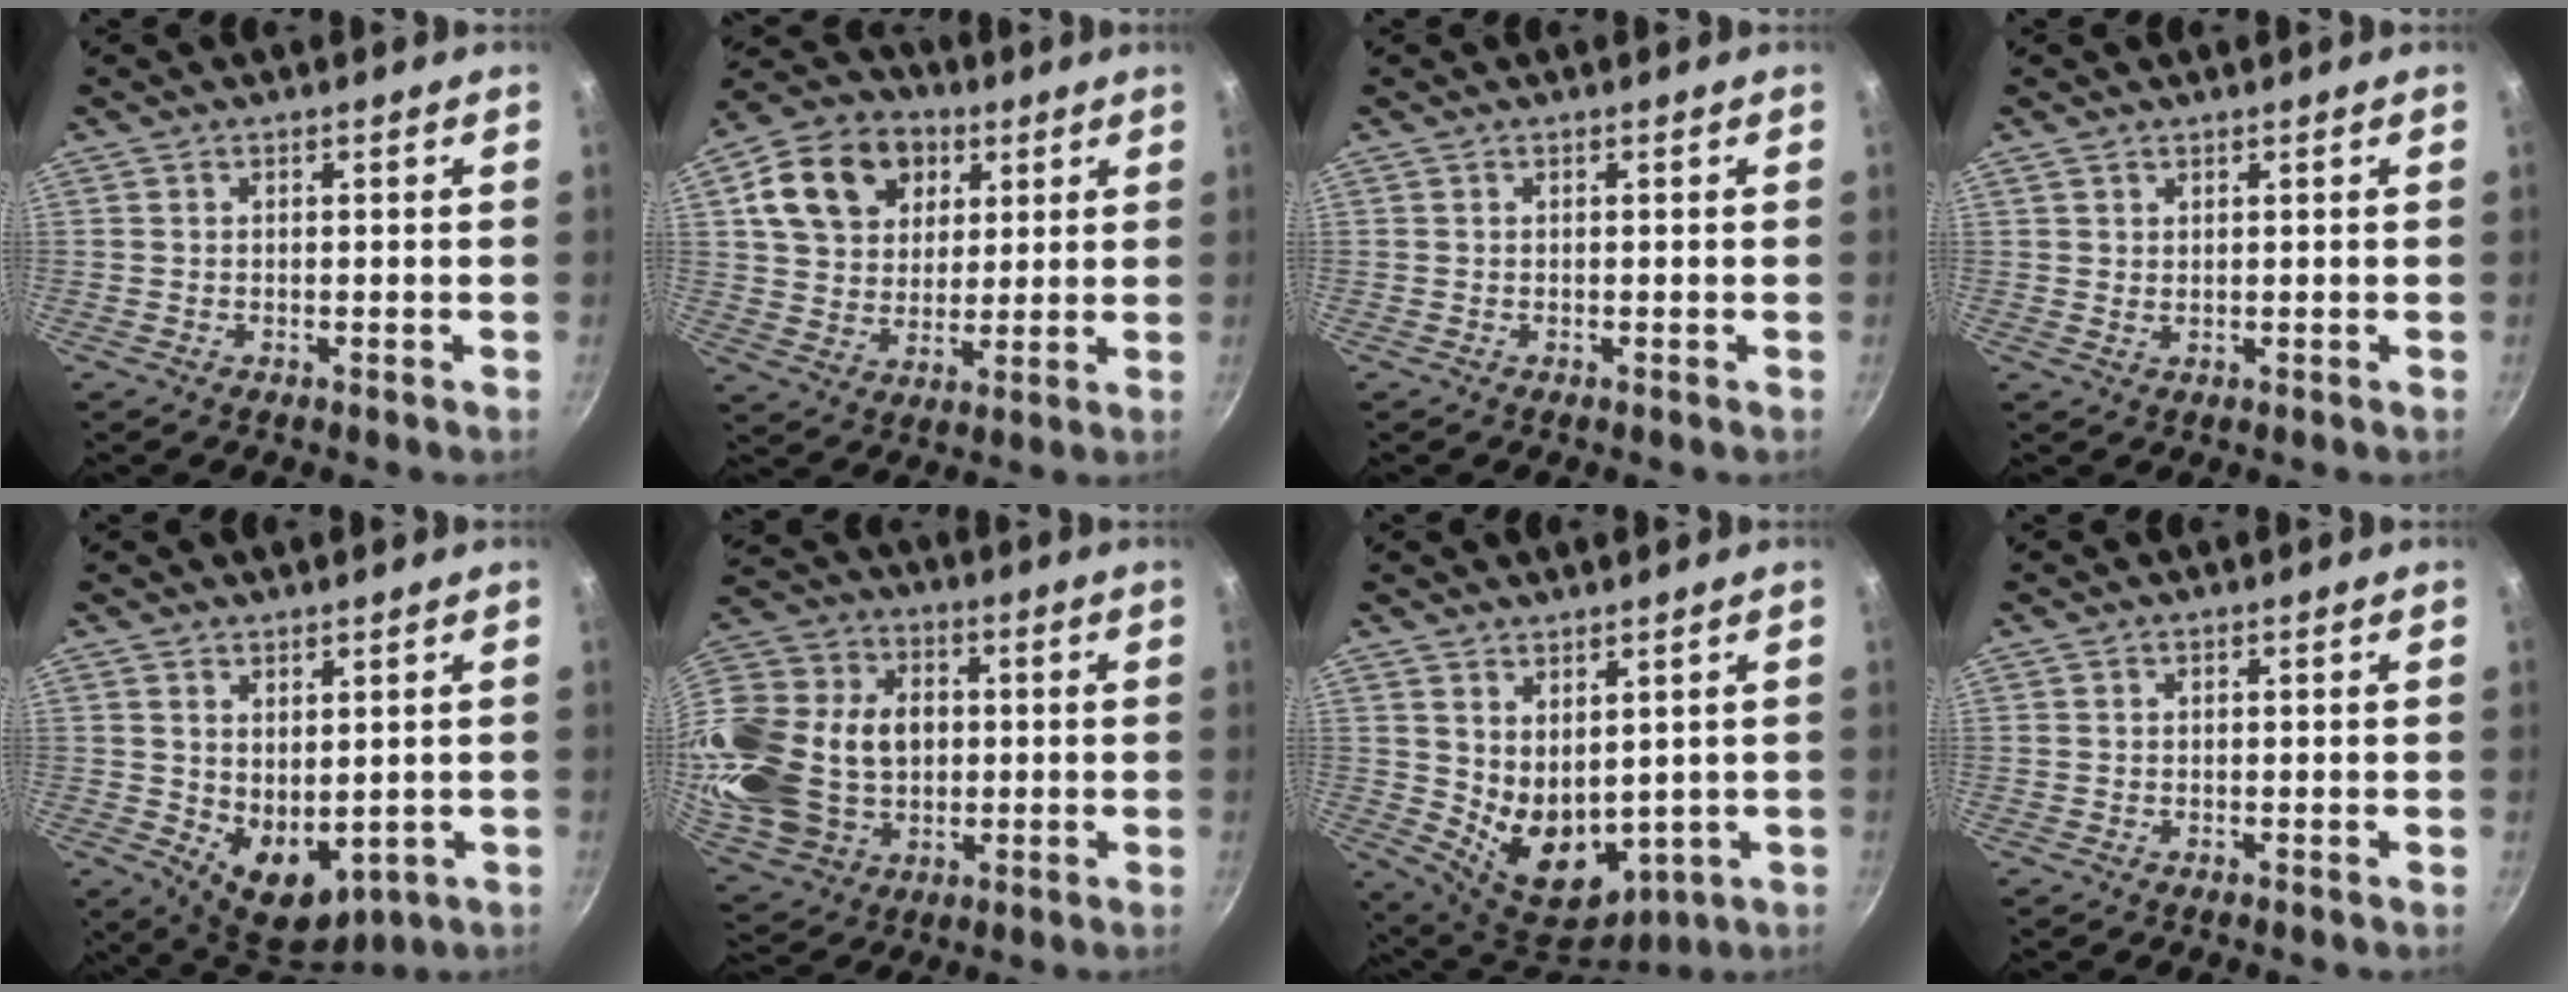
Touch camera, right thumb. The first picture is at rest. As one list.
[{"total": 15.9, "force": [5.9, 12.2, 8.4], "torque": [-0.125, 0.001, 0.095]}, {"total": 0.0}, {"total": 1.1, "force": [0.8, 0.5, 0.5], "torque": [-0.003, -0.011, 0.011]}, {"total": 8.9, "force": [0.8, 5.8, 6.7], "torque": [-0.074, -0.025, 0.036]}, {"total": 25.6, "force": [0.5, 19.4, 16.7], "torque": [-0.323, 0.029, 0.022]}, {"total": 11.3, "force": [2.3, 7.6, 8.1], "torque": [-0.108, -0.042, 0.068]}, {"total": 0.0}]